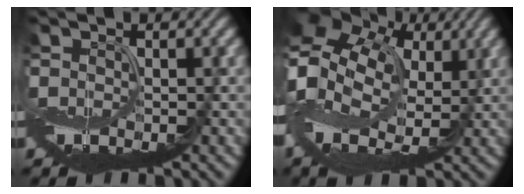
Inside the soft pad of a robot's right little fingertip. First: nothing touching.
{"total": 15.0, "force": [3.8, 10.8, 9.7], "torque": [-0.240, 0.030, 0.064]}